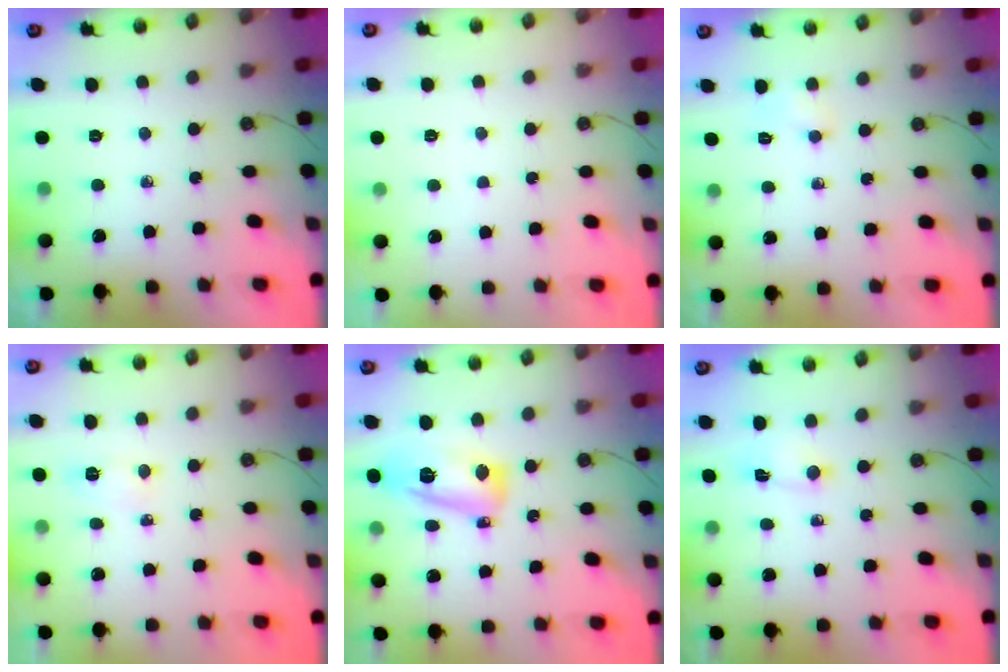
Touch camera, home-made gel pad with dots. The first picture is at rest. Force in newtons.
{"total": 1.1, "press": 1.1, "slide": 0.1}
{"total": 11.3, "press": 3.8, "slide": 10.7}
{"total": 5.9, "press": 5.8, "slide": 0.8}
{"total": 14.1, "press": 14.1, "slide": 1.3}
{"total": 2.6, "press": 1.5, "slide": 2.2}